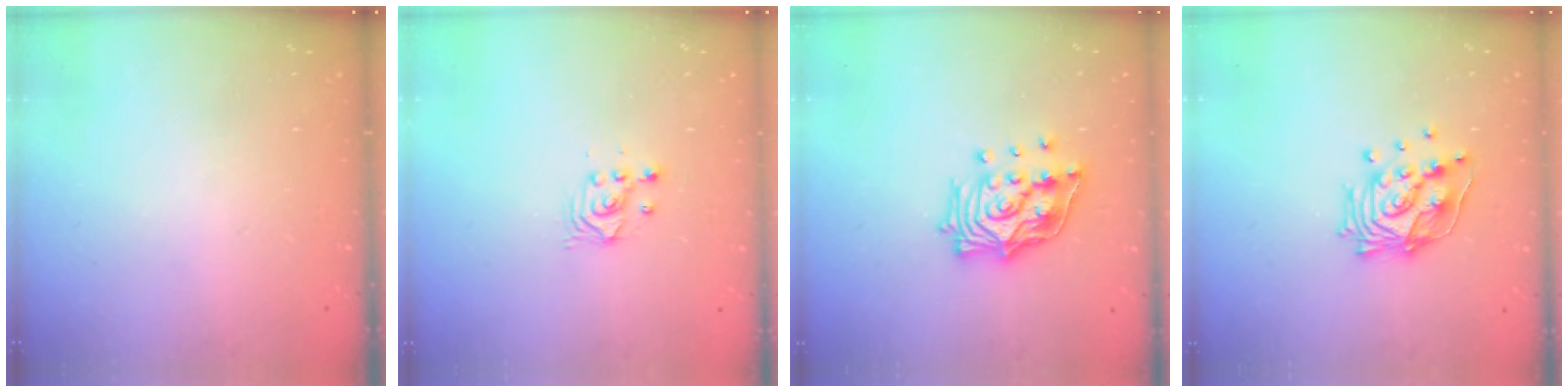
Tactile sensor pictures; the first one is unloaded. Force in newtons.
{"total": 2.4, "press": 2.4, "slide": 0.2}
{"total": 15.8, "press": 15.7, "slide": 1.6}
{"total": 14.4, "press": 14.3, "slide": 1.7}